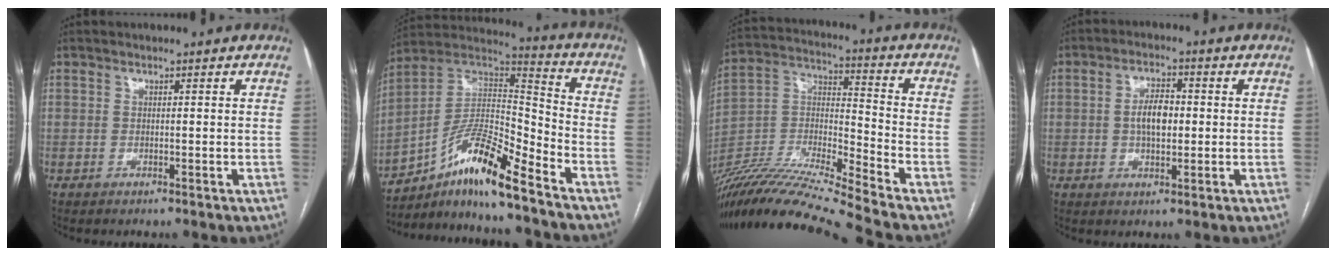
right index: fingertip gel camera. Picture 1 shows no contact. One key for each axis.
{"total": 15.0, "fx": -9.9, "fy": 1.8, "fz": 11.1, "tx": -0.201, "ty": 0.021, "tz": -0.172}
{"total": 20.1, "fx": -18.0, "fy": -2.1, "fz": 8.6, "tx": -0.178, "ty": -0.001, "tz": -0.331}
{"total": 5.4, "fx": 0.0, "fy": 2.5, "fz": 4.8, "tx": -0.090, "ty": 0.009, "tz": 0.000}